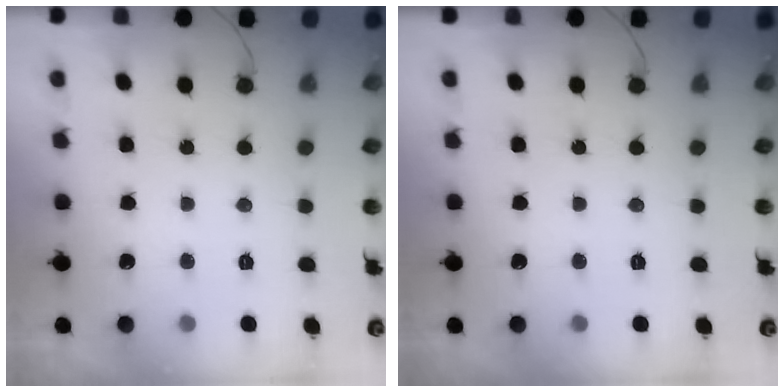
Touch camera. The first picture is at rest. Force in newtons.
{"total": 0.0}